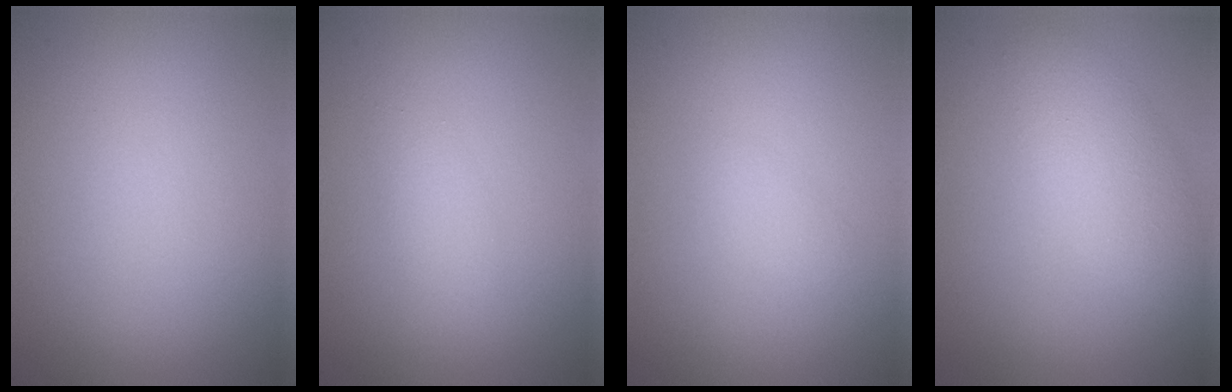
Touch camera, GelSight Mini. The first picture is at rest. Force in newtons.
{"total": 1.5, "press": 1.5, "slide": 0.1}
{"total": 0.8, "press": 0.8, "slide": 0.0}
{"total": 3.4, "press": 3.4, "slide": 0.0}